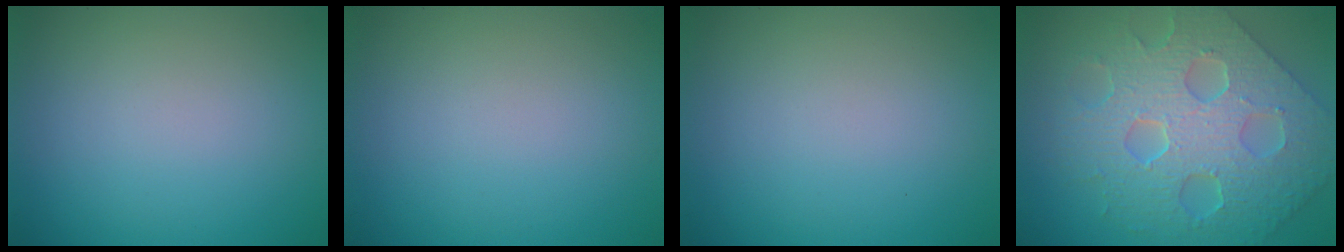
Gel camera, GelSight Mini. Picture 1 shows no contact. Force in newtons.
{"total": 0.0}
{"total": 0.0}
{"total": 8.1, "press": 6.7, "slide": 4.6}